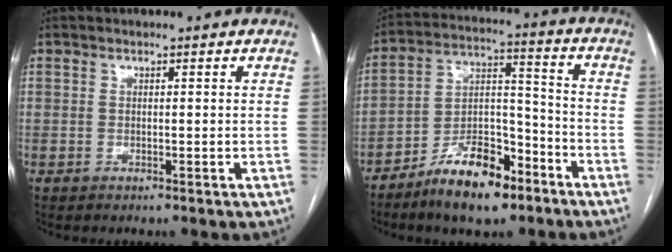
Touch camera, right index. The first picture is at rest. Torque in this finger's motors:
{"motor_torque": [0.83, -0.86, 0.39, 0.09]}